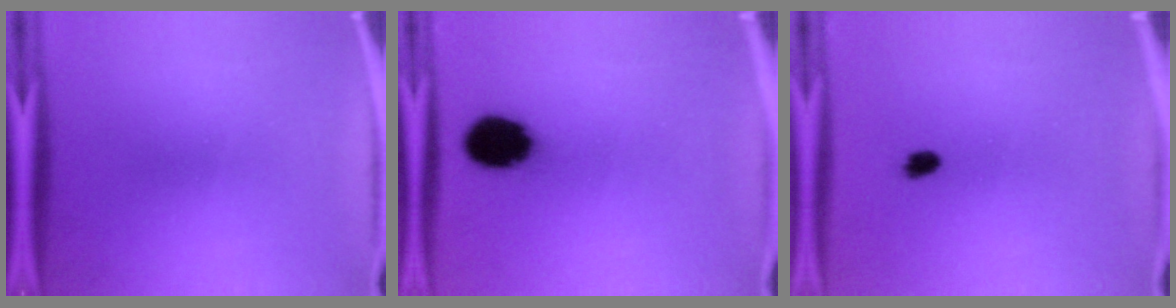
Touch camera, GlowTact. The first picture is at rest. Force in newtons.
{"total": 11.8}
{"total": 2.7}